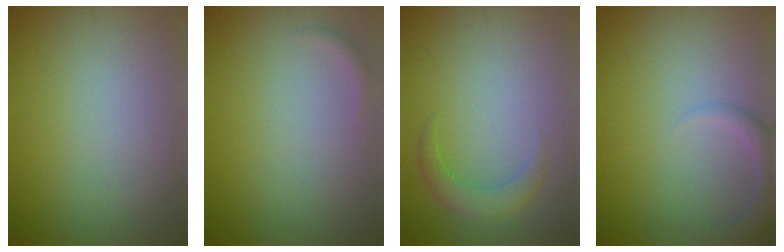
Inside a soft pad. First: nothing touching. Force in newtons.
{"total": 0.6, "press": 0.6, "slide": 0.0}
{"total": 2.2, "press": 2.2, "slide": 0.1}
{"total": 2.3, "press": 2.3, "slide": 0.3}